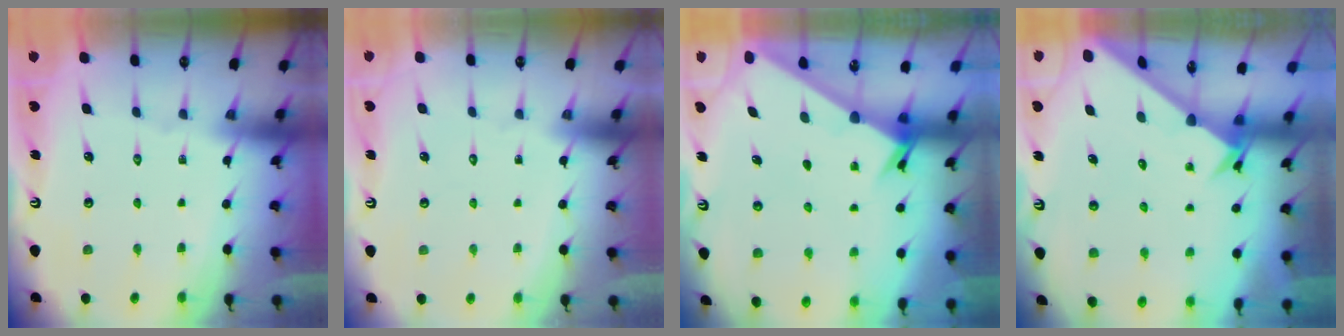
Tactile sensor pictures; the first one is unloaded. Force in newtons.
{"total": 1.7, "press": 1.7, "slide": 0.1}
{"total": 2.2, "press": 2.2, "slide": 0.2}
{"total": 2.5, "press": 2.5, "slide": 0.2}